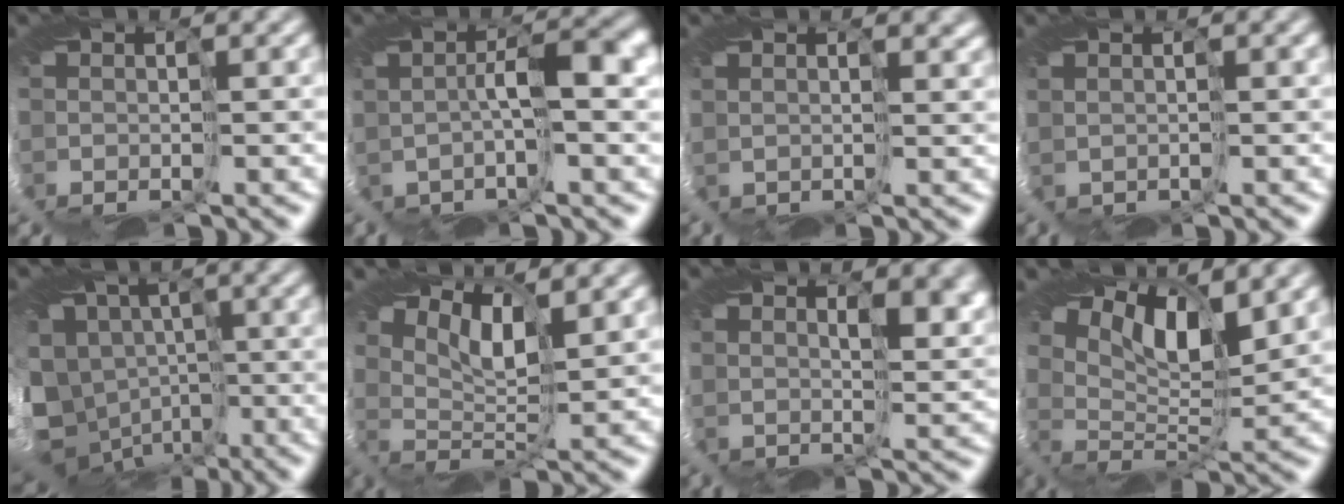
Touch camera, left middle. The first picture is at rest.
{"total": 3.4, "force": [0.0, 0.2, 3.4], "torque": [-0.073, 0.010, -0.004]}
{"total": 3.4, "force": [2.0, 1.9, 2.1], "torque": [-0.046, 0.012, 0.036]}
{"total": 0.5, "force": [0.2, -0.4, -0.3], "torque": [0.010, 0.007, 0.007]}
{"total": 13.0, "force": [-4.1, 10.6, 6.3], "torque": [-0.155, -0.008, -0.068]}
{"total": 3.2, "force": [2.8, 0.3, 1.4], "torque": [-0.045, 0.002, 0.049]}
{"total": 5.7, "force": [3.3, 2.4, 4.0], "torque": [-0.062, 0.010, 0.058]}
{"total": 6.0, "force": [4.7, 1.5, 3.3], "torque": [-0.065, 0.011, 0.075]}